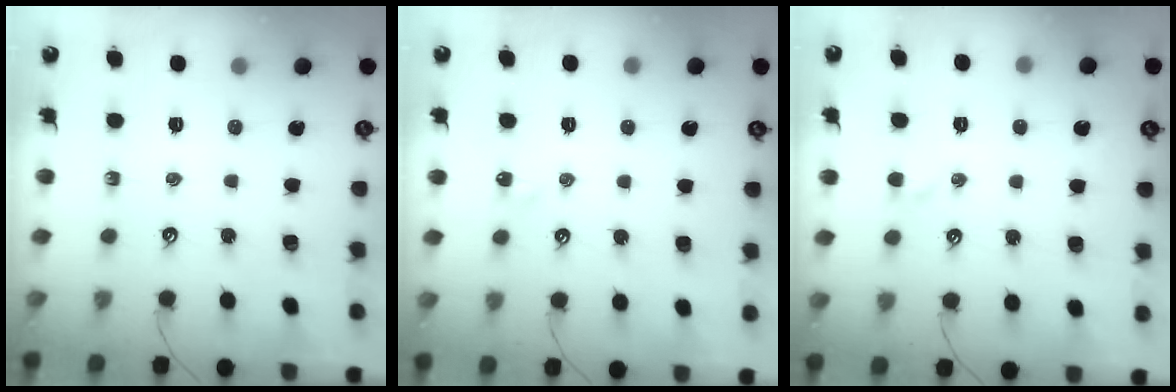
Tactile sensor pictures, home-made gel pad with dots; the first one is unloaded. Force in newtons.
{"total": 2.0, "press": 2.0, "slide": 0.4}
{"total": 0.9, "press": 0.8, "slide": 0.4}